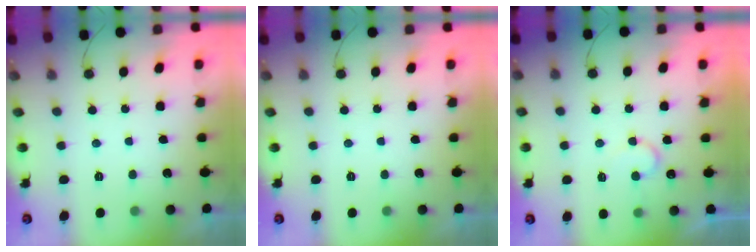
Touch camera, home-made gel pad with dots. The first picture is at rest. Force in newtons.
{"total": 0.0}
{"total": 6.8, "press": 6.8, "slide": 0.6}